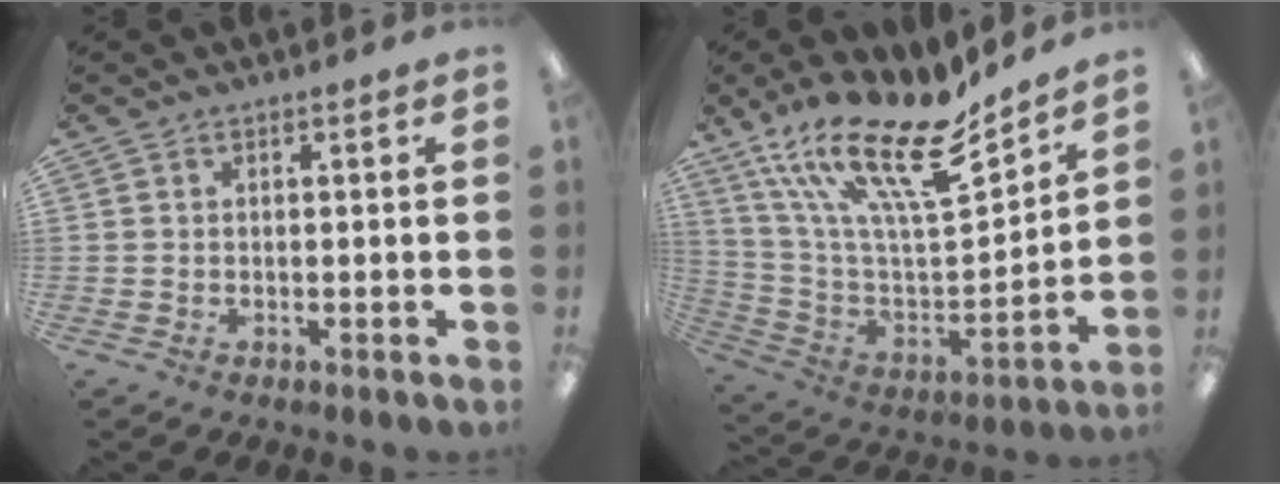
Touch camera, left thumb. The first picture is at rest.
{"total": 22.0, "force": [15.6, 6.5, 14.1], "torque": [-0.271, -0.112, 0.265]}